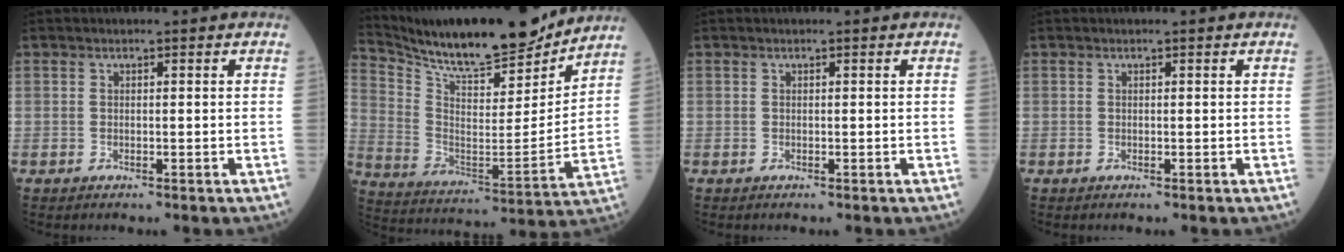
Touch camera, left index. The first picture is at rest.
{"total": 19.9, "force": [18.1, 2.7, 7.8], "torque": [-0.154, -0.027, 0.293]}
{"total": 0.0}
{"total": 0.0}